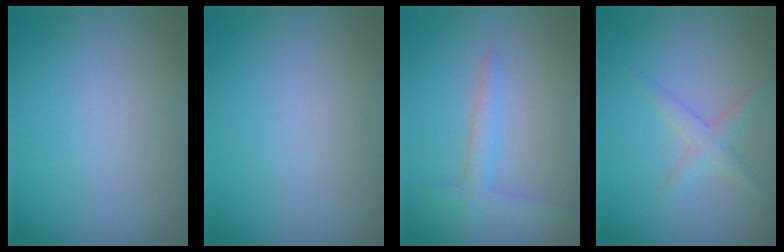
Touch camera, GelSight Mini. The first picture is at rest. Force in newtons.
{"total": 0.0}
{"total": 2.1, "press": 2.1, "slide": 0.1}
{"total": 1.6, "press": 1.6, "slide": 0.1}